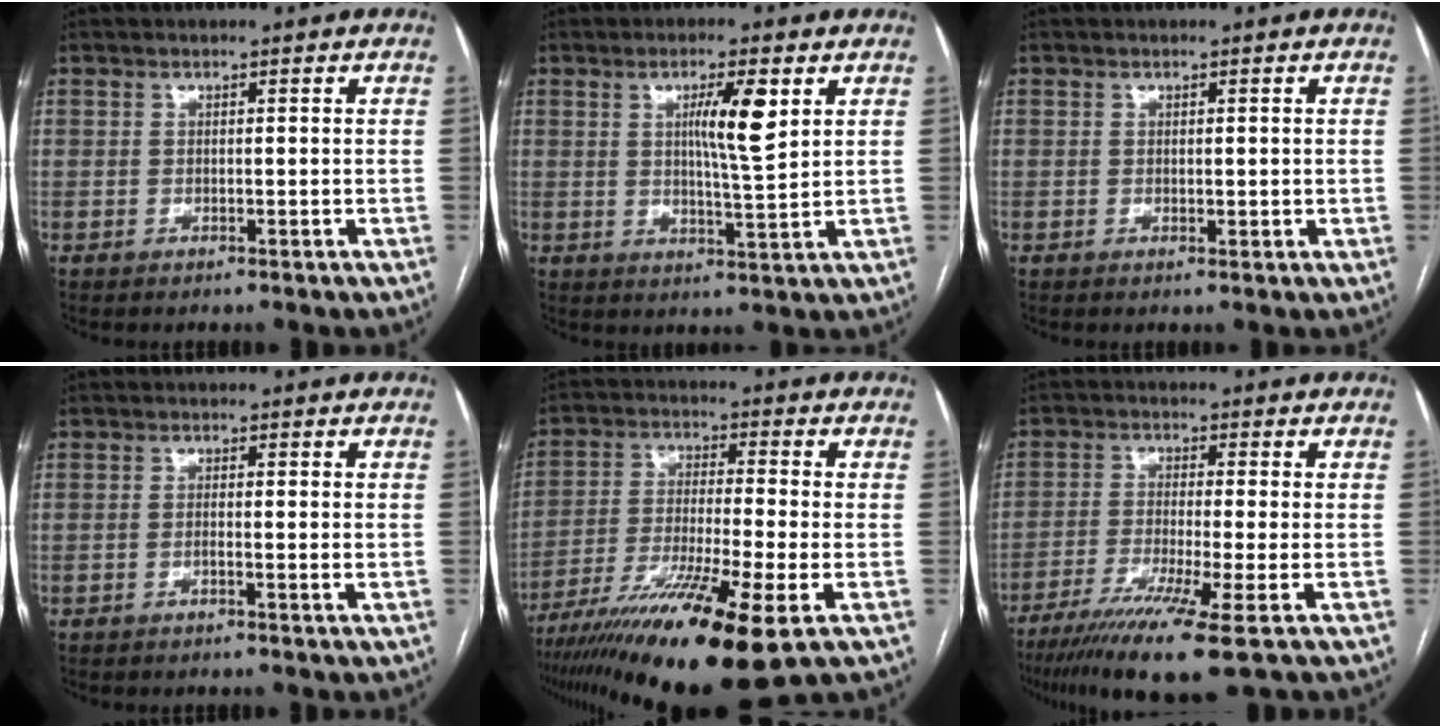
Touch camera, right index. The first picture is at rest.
{"total": 7.5, "force": [2.5, 1.1, 7.0], "torque": [-0.117, 0.003, 0.042]}
{"total": 1.2, "force": [0.2, 0.7, 1.0], "torque": [-0.014, -0.004, 0.004]}
{"total": 1.5, "force": [-0.3, 0.1, 1.4], "torque": [-0.024, 0.000, -0.006]}
{"total": 16.8, "force": [-9.7, 0.2, 13.6], "torque": [-0.237, -0.043, -0.167]}
{"total": 11.8, "force": [-7.4, -0.9, 9.1], "torque": [-0.163, -0.034, -0.123]}